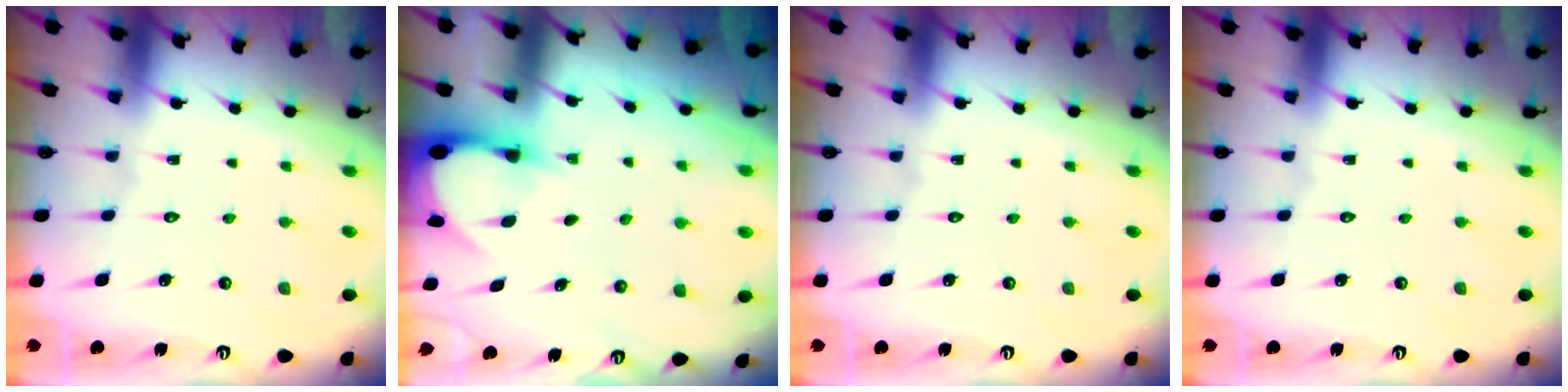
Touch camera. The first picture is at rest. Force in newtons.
{"total": 3.1, "press": 3.1, "slide": 0.3}
{"total": 0.0}
{"total": 0.0}